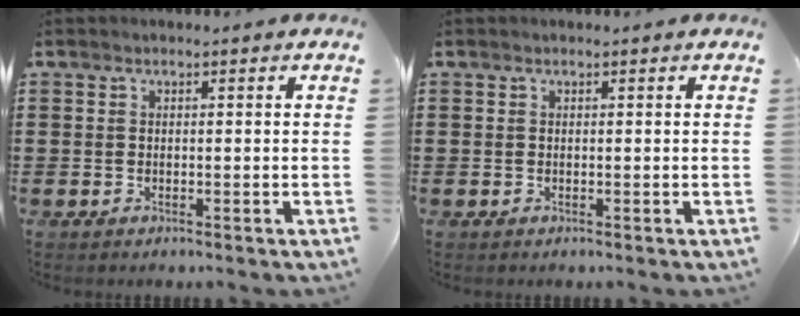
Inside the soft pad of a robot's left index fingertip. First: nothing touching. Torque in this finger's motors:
{"motor_torque": [0.08, 0.06, 0.00, 0.00]}